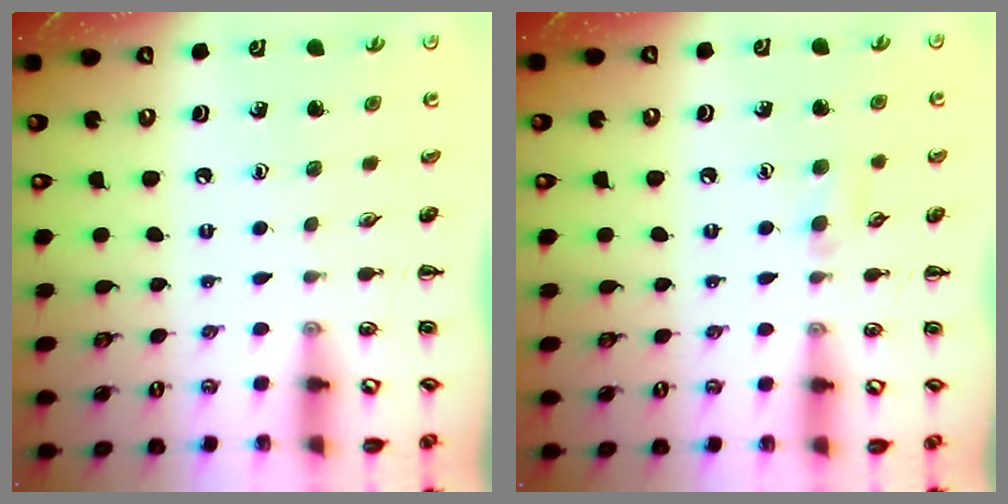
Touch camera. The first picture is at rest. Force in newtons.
{"total": 5.9, "press": 5.6, "slide": 2.0}